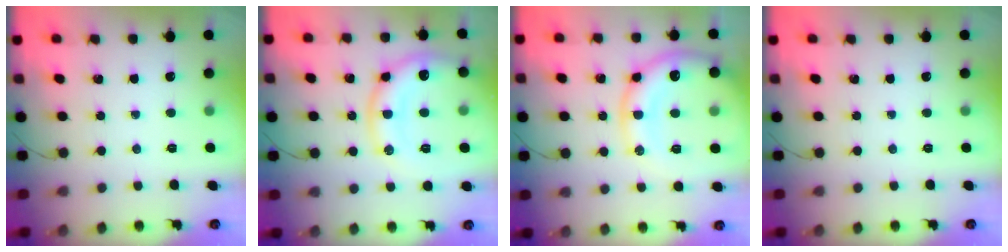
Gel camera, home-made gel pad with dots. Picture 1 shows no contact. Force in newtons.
{"total": 15.3, "press": 15.2, "slide": 1.5}
{"total": 15.1, "press": 14.9, "slide": 2.4}
{"total": 0.0}